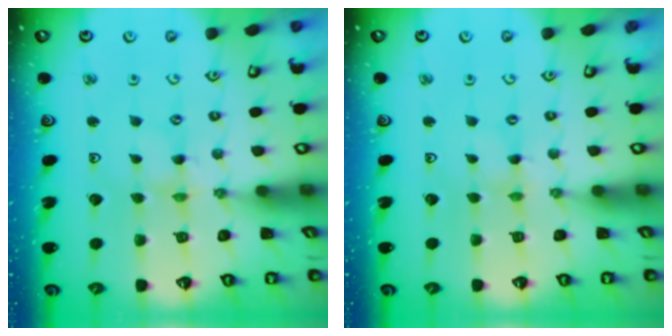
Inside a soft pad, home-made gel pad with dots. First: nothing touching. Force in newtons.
{"total": 0.6, "press": 0.6, "slide": 0.2}